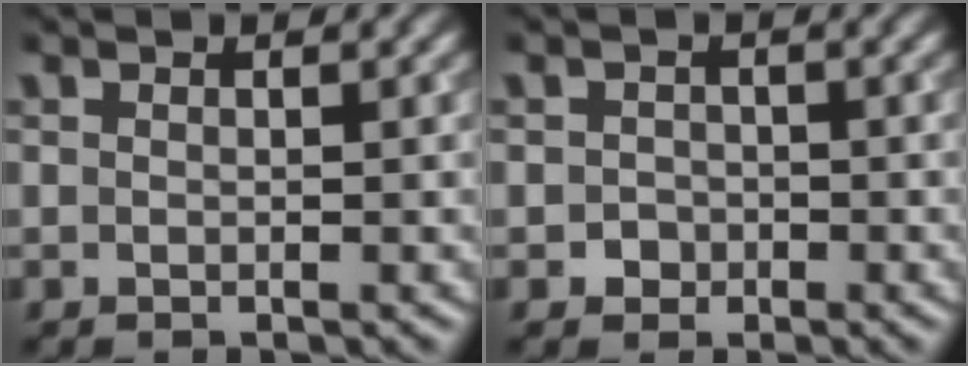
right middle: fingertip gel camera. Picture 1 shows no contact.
{"total": 1.2, "force": [-0.7, 1.0, 0.0], "torque": [0.005, -0.001, -0.013]}